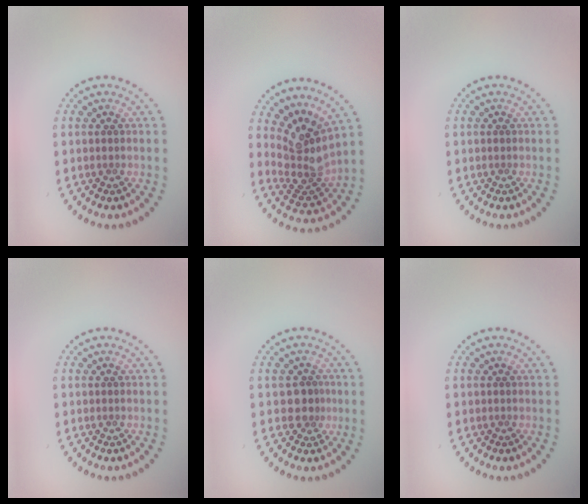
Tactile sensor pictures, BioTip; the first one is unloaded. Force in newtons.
{"total": 4.5, "press": 3.2, "slide": 3.2}
{"total": 0.0}
{"total": 0.0}
{"total": 2.1, "press": 1.7, "slide": 1.2}
{"total": 0.0}